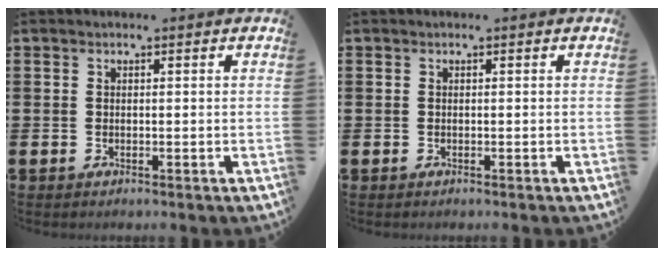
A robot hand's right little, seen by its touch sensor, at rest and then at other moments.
{"total": 0.0}